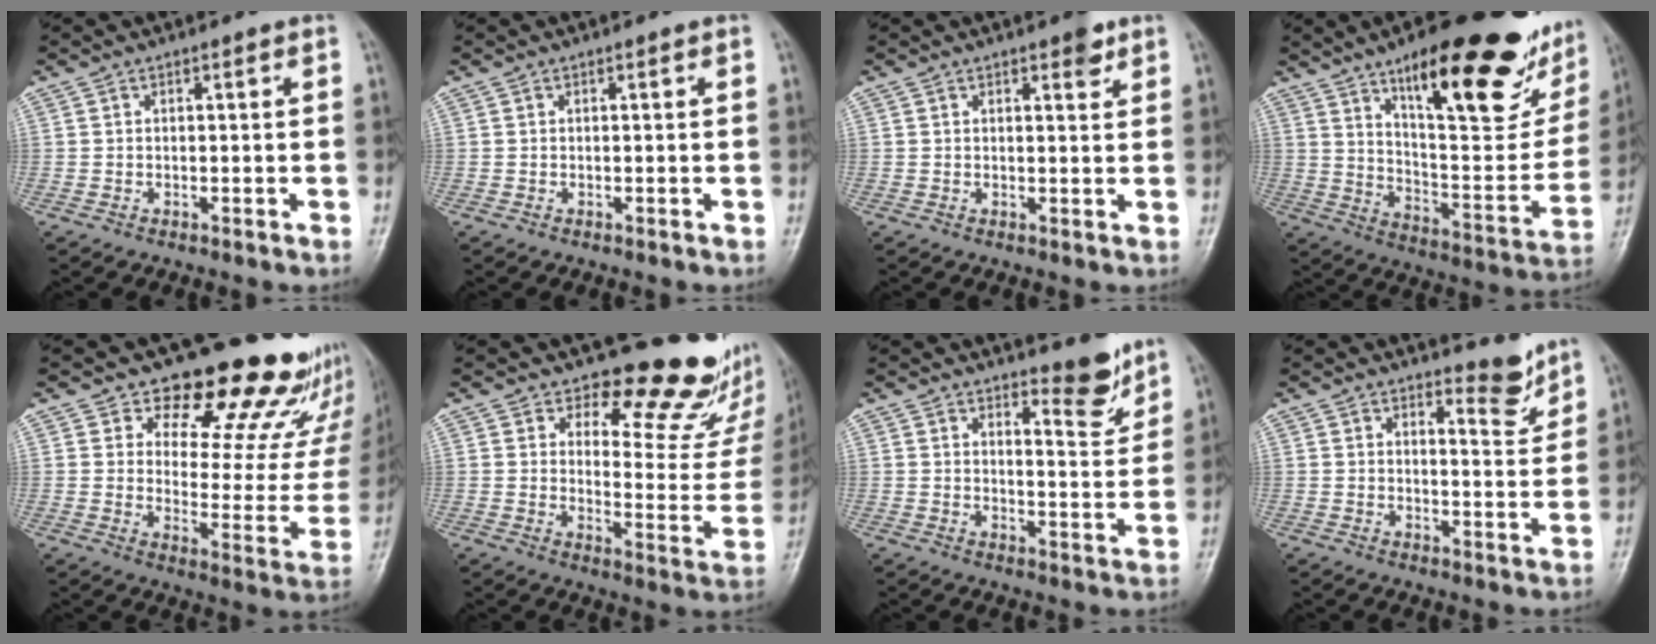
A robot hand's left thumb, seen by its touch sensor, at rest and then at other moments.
{"total": 0.0}
{"total": 2.9, "force": [1.9, 1.0, 1.9], "torque": [-0.018, -0.009, 0.023]}
{"total": 30.2, "force": [17.4, 9.5, 22.7], "torque": [-0.279, -0.062, 0.266]}
{"total": 21.2, "force": [17.7, 8.8, 7.8], "torque": [-0.039, -0.128, 0.213]}
{"total": 17.4, "force": [13.9, 7.2, 7.5], "torque": [-0.029, -0.119, 0.161]}
{"total": 6.3, "force": [5.1, 1.7, 3.4], "torque": [-0.029, -0.049, 0.075]}
{"total": 4.9, "force": [4.2, 1.4, 2.1], "torque": [-0.012, -0.041, 0.062]}